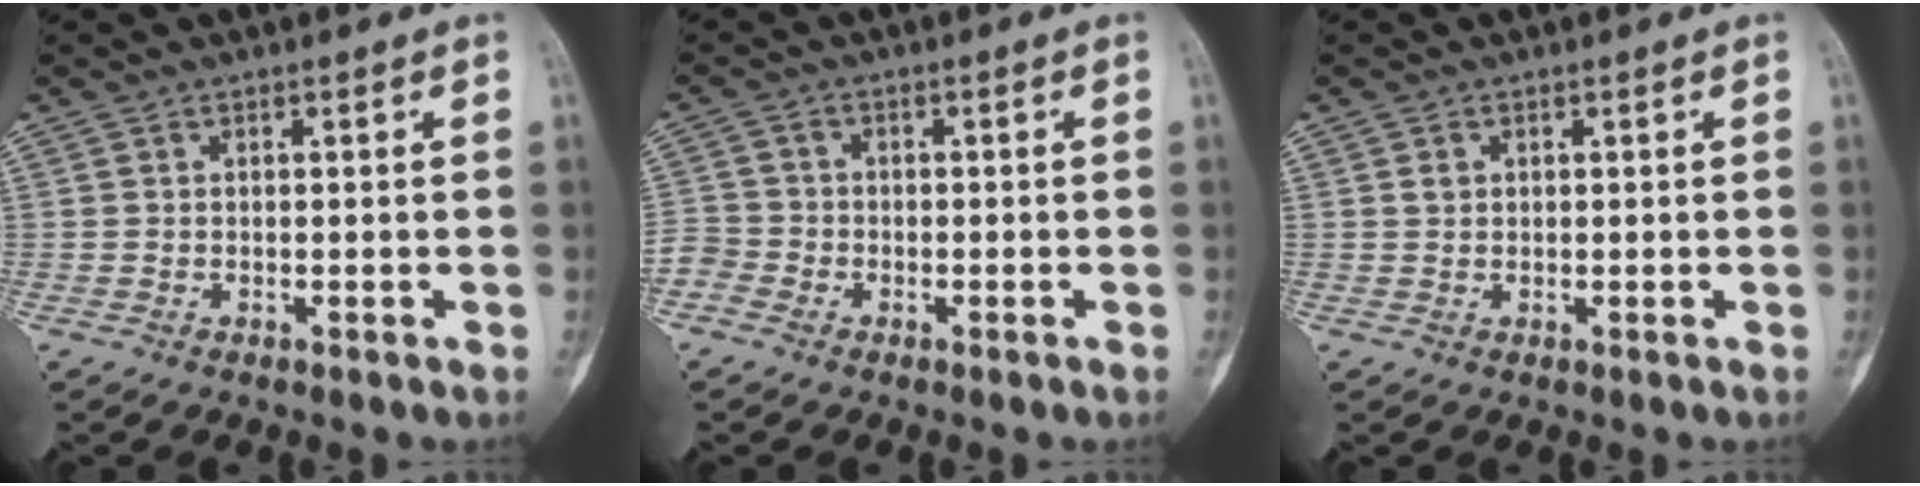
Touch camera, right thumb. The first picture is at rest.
{"total": 3.3, "force": [-2.0, 2.7, 0.3], "torque": [0.005, 0.013, -0.048]}
{"total": 1.1, "force": [0.4, 0.9, 0.5], "torque": [-0.001, 0.001, 0.007]}